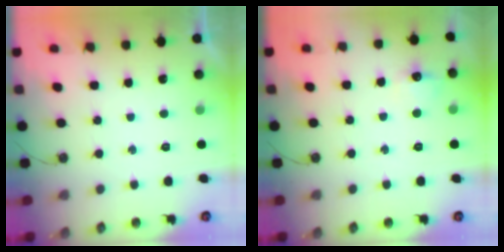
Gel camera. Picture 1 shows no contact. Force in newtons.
{"total": 7.2, "press": 7.1, "slide": 0.9}